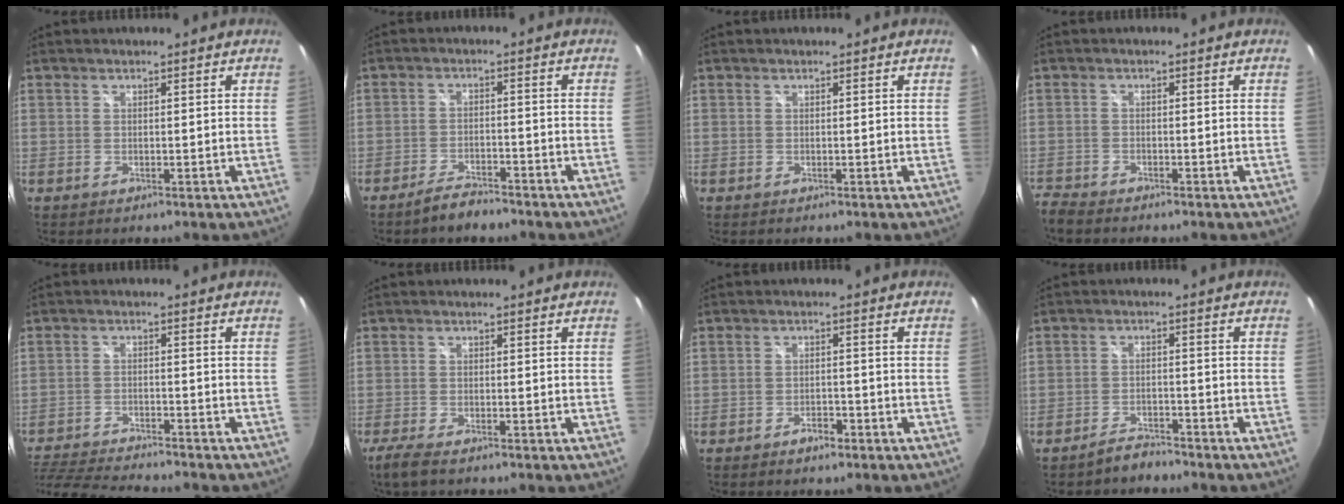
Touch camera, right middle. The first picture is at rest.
{"total": 4.1, "force": [-3.7, 0.7, 1.7], "torque": [-0.047, 0.001, -0.065]}
{"total": 0.0}
{"total": 3.3, "force": [-3.3, 0.4, 0.6], "torque": [-0.029, -0.016, -0.070]}
{"total": 14.8, "force": [-13.1, 2.4, 6.5], "torque": [-0.152, -0.028, -0.219]}
{"total": 3.5, "force": [-2.7, 0.3, 2.3], "torque": [-0.058, -0.012, -0.055]}
{"total": 2.3, "force": [-1.7, 0.8, 1.3], "torque": [-0.027, 0.001, -0.028]}
{"total": 3.1, "force": [-3.0, 0.2, 0.3], "torque": [-0.016, 0.005, -0.050]}